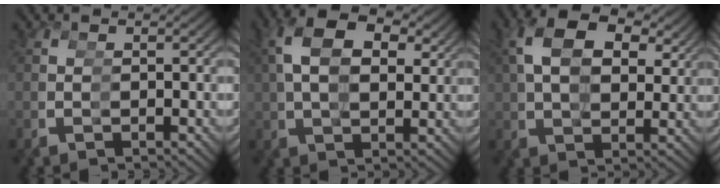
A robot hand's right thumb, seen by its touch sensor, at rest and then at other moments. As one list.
[{"total": 4.0, "force": [2.9, 1.9, 2.0], "torque": [-0.034, 0.019, 0.043]}, {"total": 5.1, "force": [3.4, 2.6, 2.6], "torque": [-0.044, 0.018, 0.052]}]